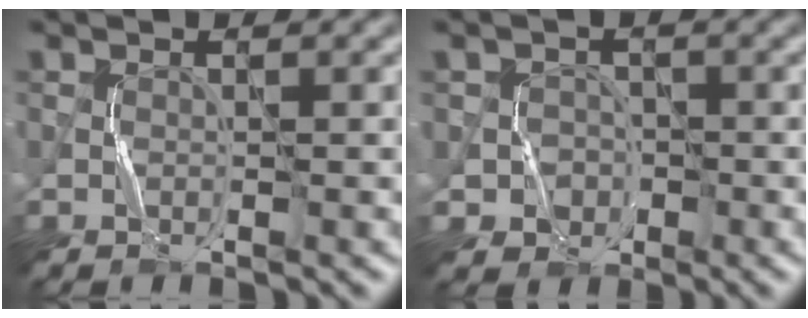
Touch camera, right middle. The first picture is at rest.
{"total": 2.9, "force": [-0.9, 2.7, 0.0], "torque": [0.023, 0.004, -0.024]}